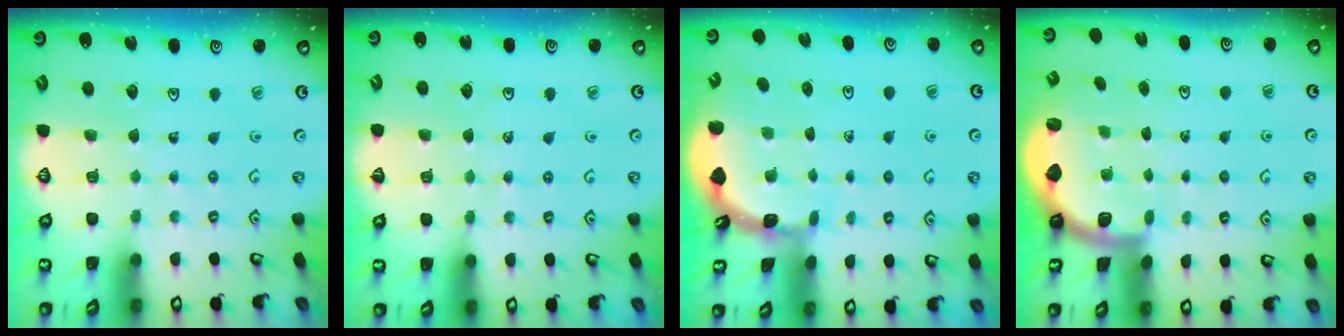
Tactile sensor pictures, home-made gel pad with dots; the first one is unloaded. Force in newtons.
{"total": 2.1, "press": 2.0, "slide": 0.3}
{"total": 1.6, "press": 1.6, "slide": 0.1}
{"total": 2.0, "press": 2.0, "slide": 0.5}